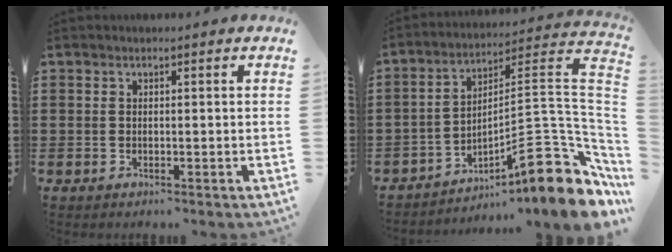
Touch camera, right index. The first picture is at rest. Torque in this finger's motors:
{"motor_torque": [0.19, -0.07, 0.34, 0.05]}